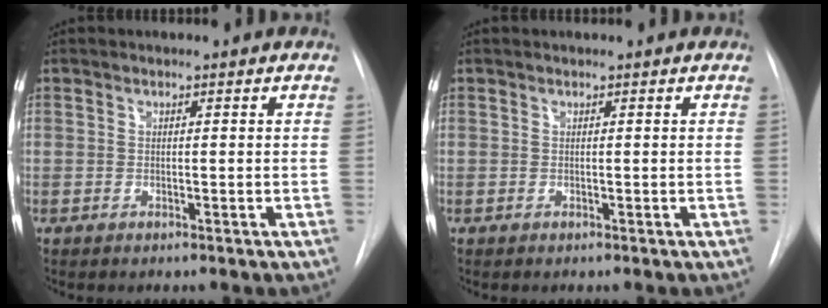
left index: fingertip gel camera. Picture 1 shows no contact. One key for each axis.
{"total": 0.0}